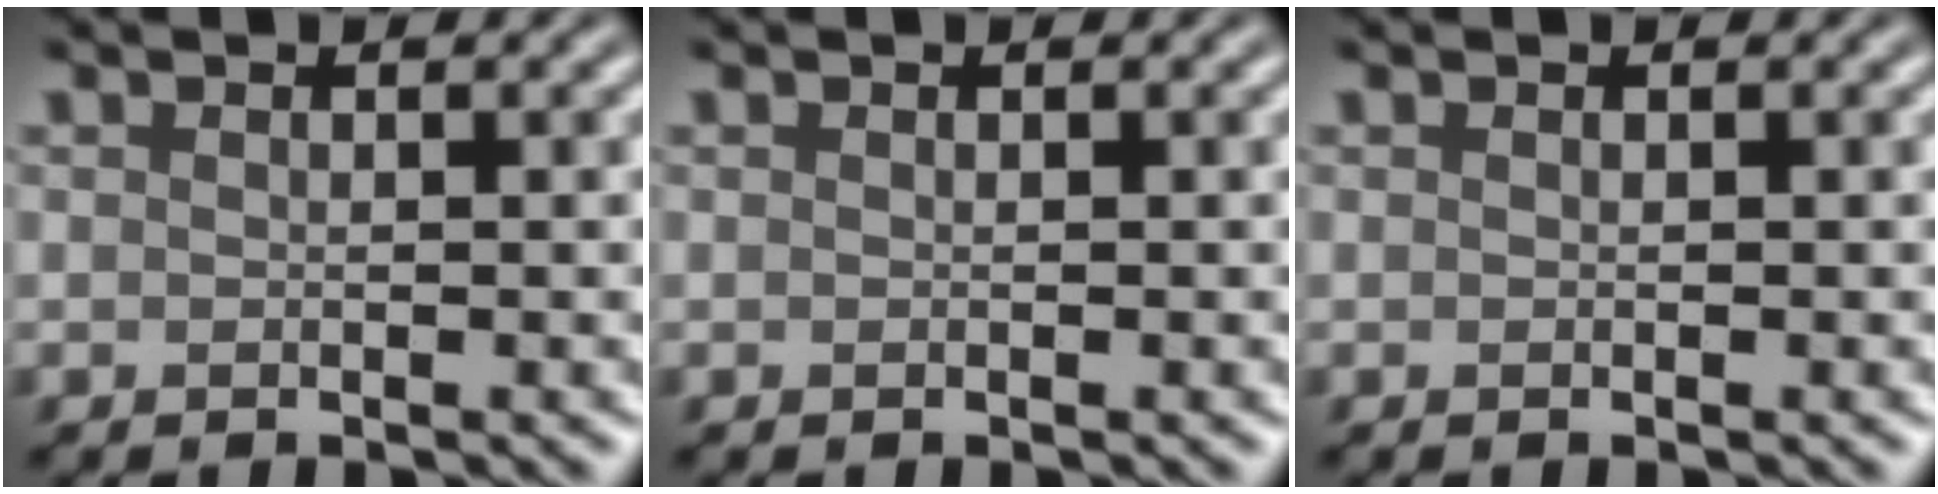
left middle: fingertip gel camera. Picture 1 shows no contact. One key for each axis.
{"total": 0.0}
{"total": 0.0}